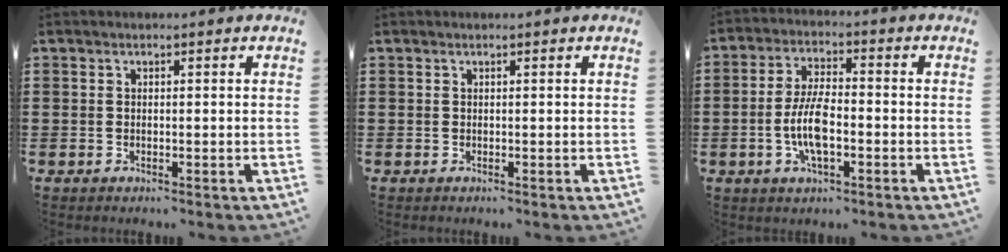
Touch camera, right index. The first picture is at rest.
{"total": 0.0}
{"total": 7.7, "force": [-1.8, 2.8, 7.0], "torque": [-0.160, -0.006, -0.041]}